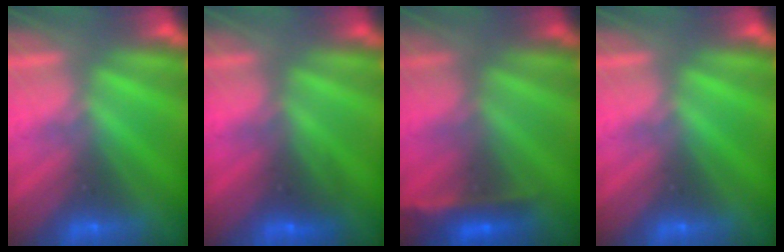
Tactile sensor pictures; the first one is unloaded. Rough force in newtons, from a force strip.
{"total": 2.6}
{"total": 2.4}
{"total": 0.0}